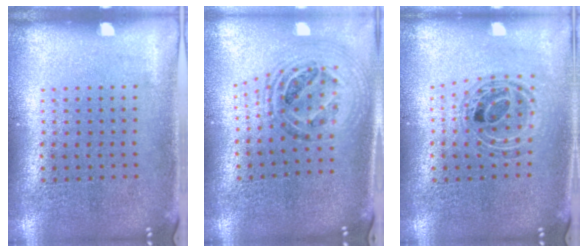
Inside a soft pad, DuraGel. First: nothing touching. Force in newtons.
{"total": 1.5, "press": 1.3, "slide": 0.6}
{"total": 0.9, "press": 0.9, "slide": 0.2}